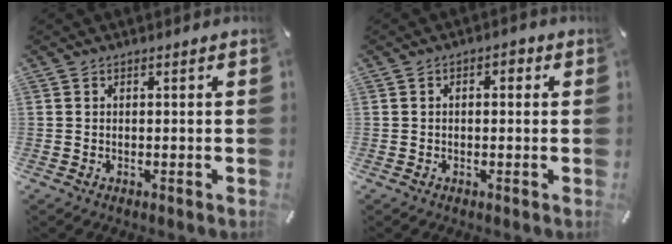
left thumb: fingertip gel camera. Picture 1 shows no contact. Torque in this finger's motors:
{"motor_torque": [-0.04, 0.04, 0.13, 0.13, 0.00]}